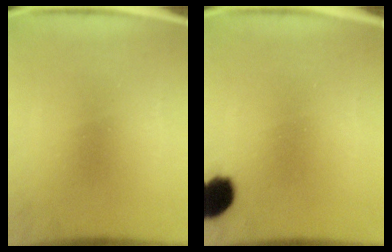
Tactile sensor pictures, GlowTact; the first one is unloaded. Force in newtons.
{"total": 8.7}